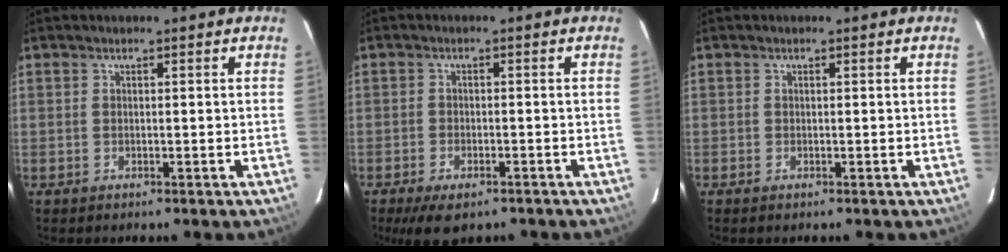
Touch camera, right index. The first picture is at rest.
{"total": 7.4, "force": [-5.3, 2.9, 4.3], "torque": [-0.096, -0.023, -0.084]}
{"total": 0.0}